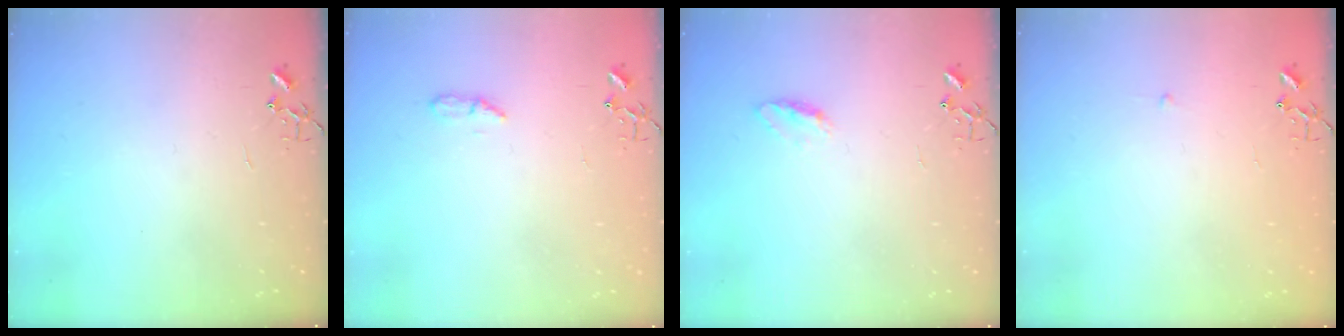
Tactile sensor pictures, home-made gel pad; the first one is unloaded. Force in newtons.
{"total": 4.5, "press": 4.4, "slide": 0.6}
{"total": 5.0, "press": 5.0, "slide": 0.7}
{"total": 2.3, "press": 2.3, "slide": 0.3}